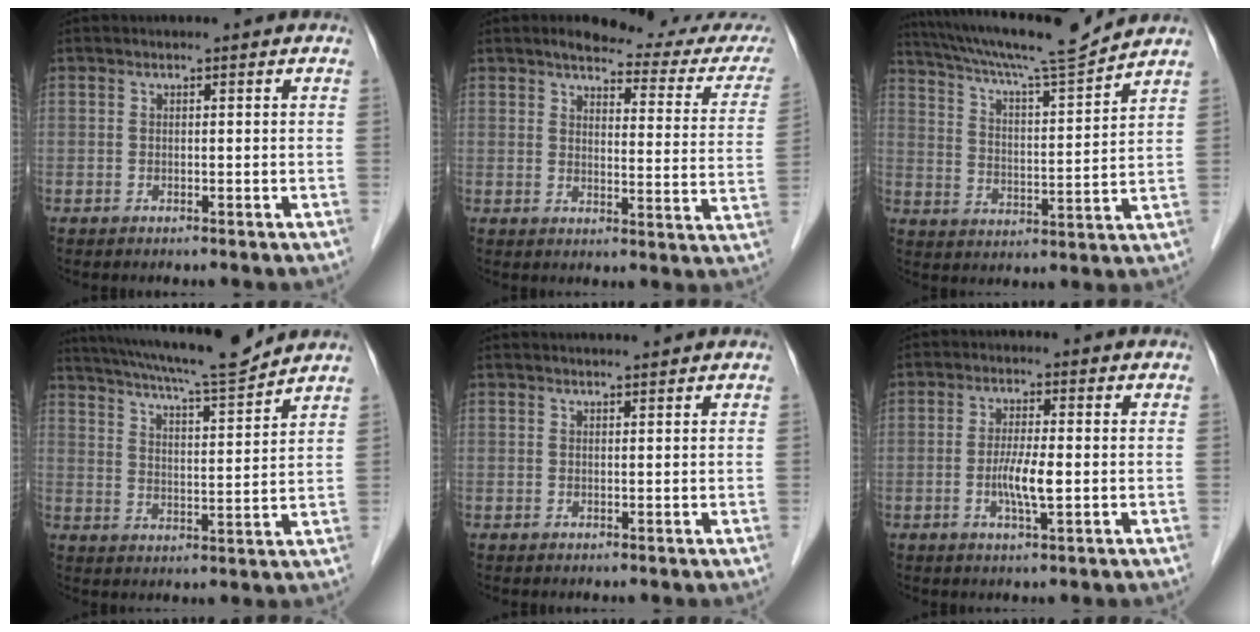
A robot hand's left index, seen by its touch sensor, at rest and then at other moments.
{"total": 16.6, "force": [15.2, 2.5, 6.3], "torque": [-0.057, -0.042, 0.156]}
{"total": 13.9, "force": [13.0, -1.2, 4.9], "torque": [-0.097, -0.012, 0.209]}
{"total": 14.4, "force": [13.0, -0.2, 6.1], "torque": [-0.111, -0.002, 0.198]}
{"total": 3.1, "force": [3.0, -0.2, 0.9], "torque": [-0.012, 0.018, 0.042]}
{"total": 4.5, "force": [-0.8, 0.4, 4.4], "torque": [-0.089, -0.006, -0.015]}